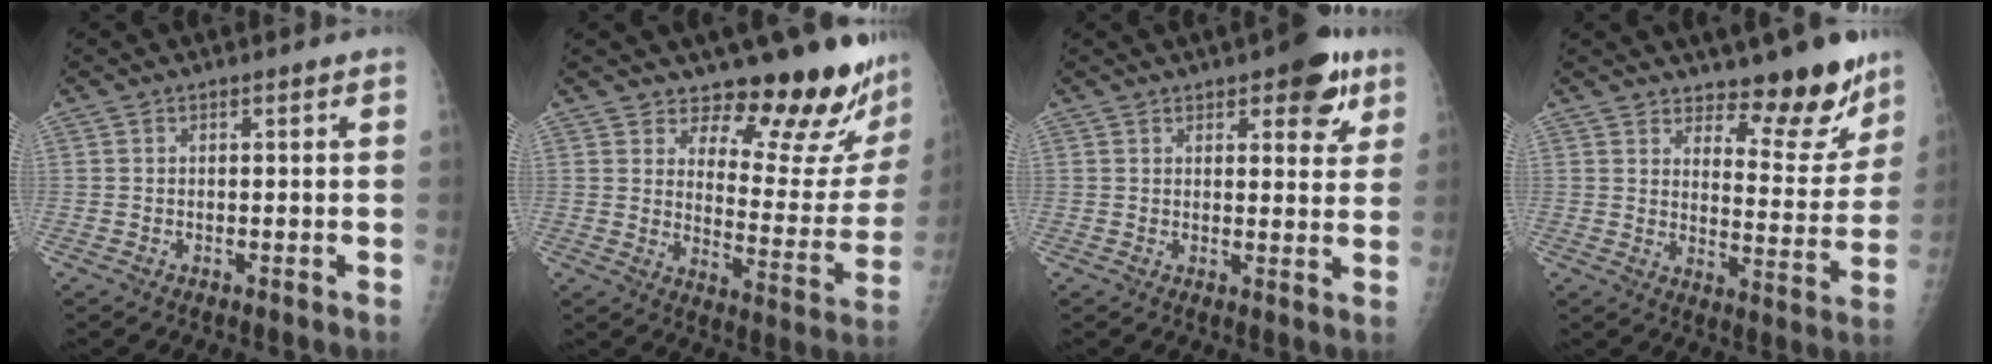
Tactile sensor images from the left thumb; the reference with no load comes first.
{"total": 17.5, "force": [15.5, 5.0, 6.3], "torque": [-0.028, -0.151, 0.192]}
{"total": 7.0, "force": [3.9, 3.3, 4.8], "torque": [-0.030, -0.013, 0.042]}
{"total": 12.0, "force": [9.6, 4.4, 5.6], "torque": [-0.028, -0.083, 0.140]}